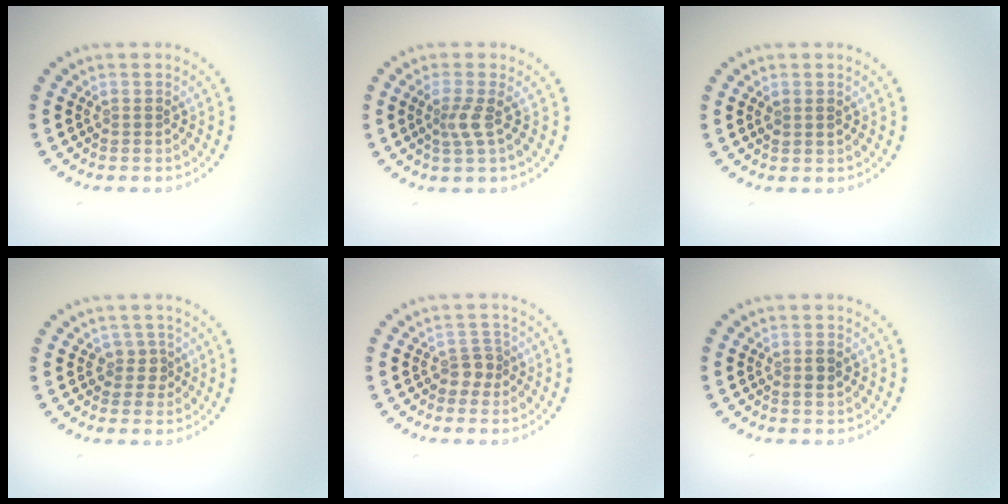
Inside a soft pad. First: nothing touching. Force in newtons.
{"total": 2.0, "press": 1.5, "slide": 1.4}
{"total": 0.9, "press": 0.8, "slide": 0.2}
{"total": 1.7, "press": 1.3, "slide": 1.1}
{"total": 1.8, "press": 1.4, "slide": 1.0}
{"total": 1.2, "press": 1.1, "slide": 0.3}